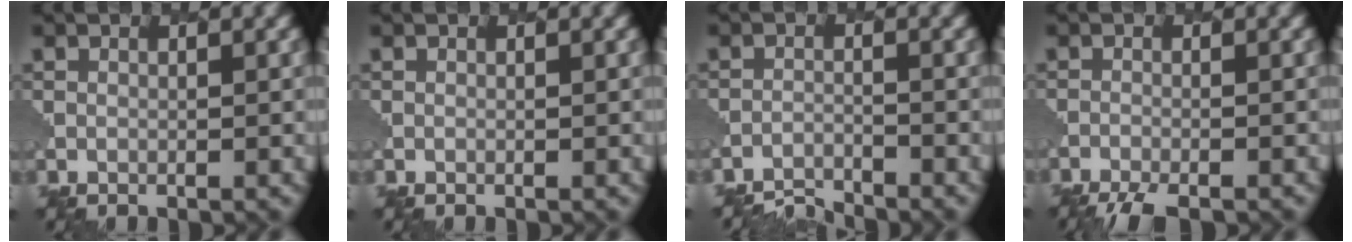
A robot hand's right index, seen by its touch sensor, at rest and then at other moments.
{"total": 0.0}
{"total": 3.1, "force": [-3.1, 0.2, 0.0], "torque": [-0.001, -0.004, -0.062]}
{"total": 4.3, "force": [-3.9, 0.6, 1.6], "torque": [-0.034, -0.015, -0.067]}